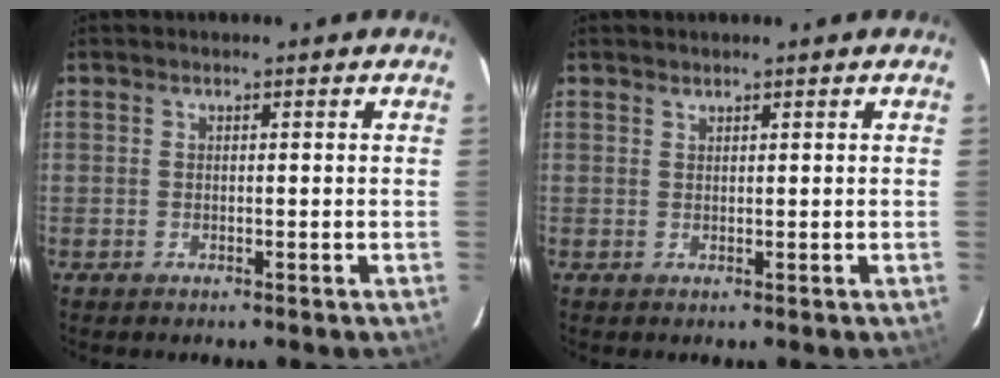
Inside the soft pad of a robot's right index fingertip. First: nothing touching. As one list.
[{"total": 0.5, "force": [0.5, 0.1, 0.0], "torque": [-0.001, 0.002, 0.010]}]